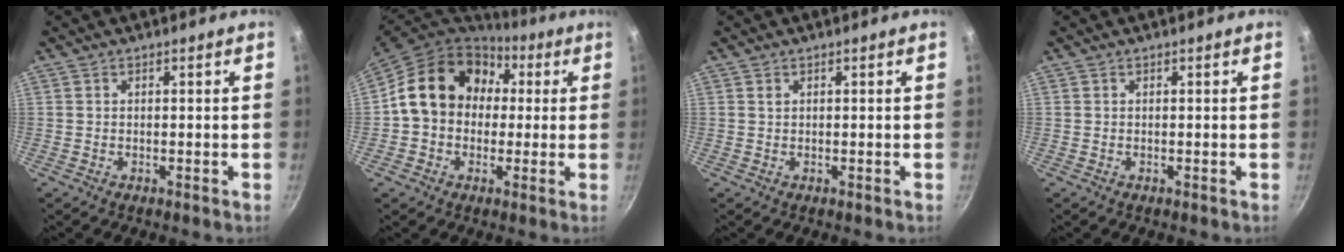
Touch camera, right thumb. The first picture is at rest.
{"total": 17.2, "force": [2.5, 14.2, 9.4], "torque": [-0.125, 0.043, 0.025]}
{"total": 0.6, "force": [0.3, 0.4, 0.3], "torque": [-0.005, -0.001, 0.005]}
{"total": 0.0}